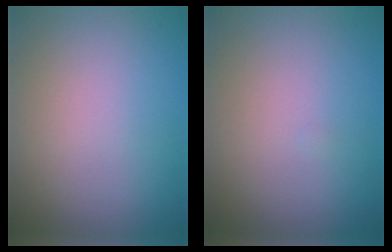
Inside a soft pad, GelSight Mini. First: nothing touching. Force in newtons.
{"total": 0.0}